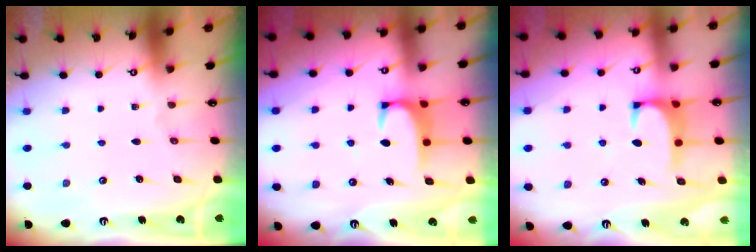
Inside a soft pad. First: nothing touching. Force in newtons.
{"total": 2.3, "press": 2.3, "slide": 0.3}
{"total": 1.4, "press": 1.3, "slide": 0.5}